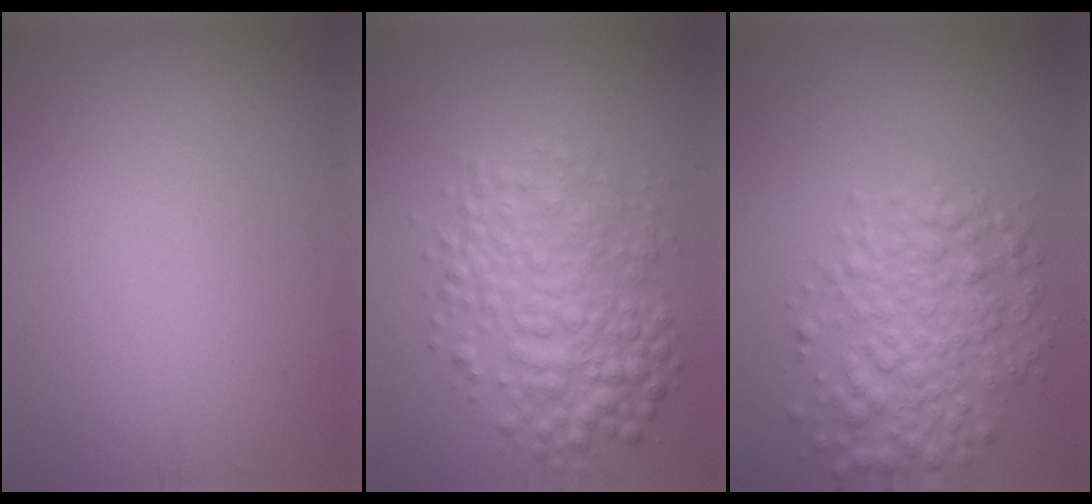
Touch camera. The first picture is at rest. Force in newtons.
{"total": 5.5, "press": 5.5, "slide": 0.1}
{"total": 5.0, "press": 5.0, "slide": 0.1}